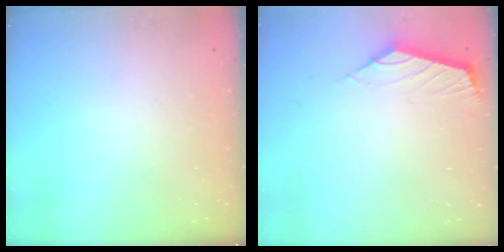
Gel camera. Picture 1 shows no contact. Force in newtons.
{"total": 2.1, "press": 2.1, "slide": 0.5}